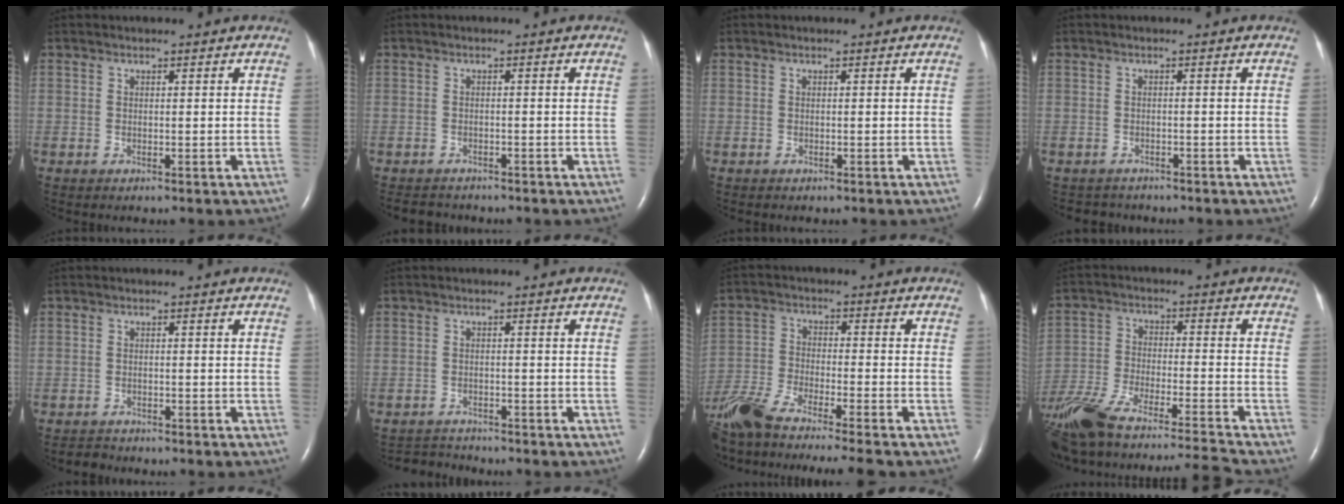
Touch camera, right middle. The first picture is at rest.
{"total": 3.9, "force": [-3.6, 1.4, 0.6], "torque": [-0.010, -0.008, -0.053]}
{"total": 0.0}
{"total": 2.7, "force": [-2.4, 1.1, -0.3], "torque": [-0.001, -0.003, -0.037]}
{"total": 1.7, "force": [-1.6, 0.4, -0.4], "torque": [0.002, -0.006, -0.027]}
{"total": 3.4, "force": [-3.3, 0.3, -0.7], "torque": [0.007, -0.014, -0.056]}
{"total": 18.3, "force": [-15.7, 0.1, 9.3], "torque": [-0.203, -0.037, -0.275]}
{"total": 23.4, "force": [-20.4, -0.3, 11.5], "torque": [-0.228, -0.039, -0.337]}